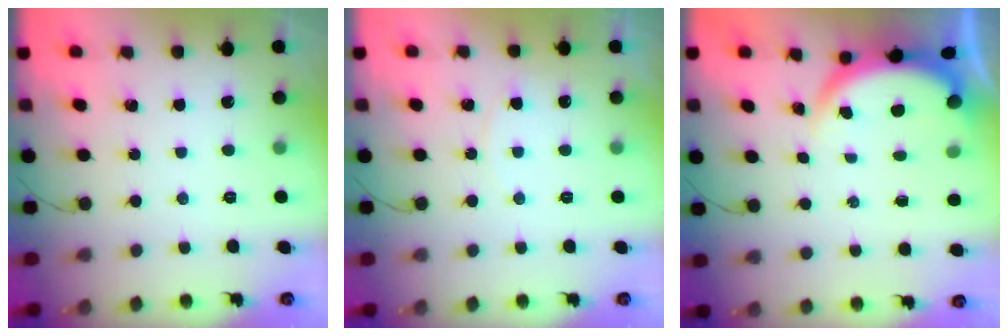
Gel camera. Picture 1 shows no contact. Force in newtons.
{"total": 2.7, "press": 2.7, "slide": 0.3}
{"total": 3.8, "press": 3.8, "slide": 0.1}